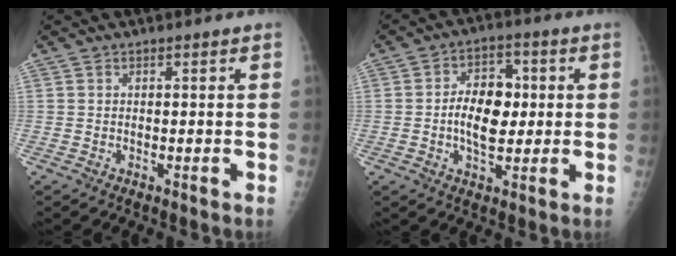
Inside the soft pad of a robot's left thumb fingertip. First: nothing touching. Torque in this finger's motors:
{"motor_torque": [1.12, 1.12, 0.02, 0.02, 0.08]}